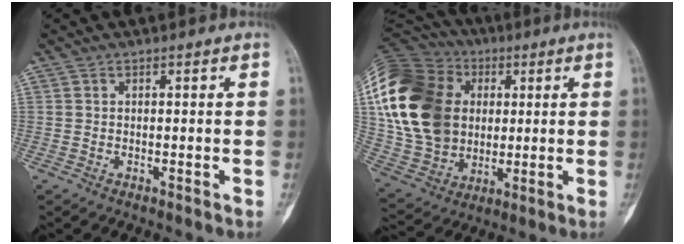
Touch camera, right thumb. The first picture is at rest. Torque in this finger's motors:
{"motor_torque": [-0.72, 2.52, 2.23, 0.54, 0.61]}